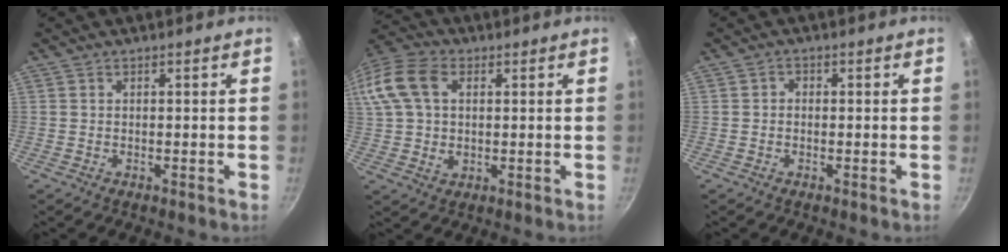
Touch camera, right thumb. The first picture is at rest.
{"total": 16.9, "force": [4.3, 11.6, 11.5], "torque": [-0.260, 0.028, 0.072]}
{"total": 1.2, "force": [-0.2, 1.0, 0.6], "torque": [-0.008, 0.006, -0.006]}